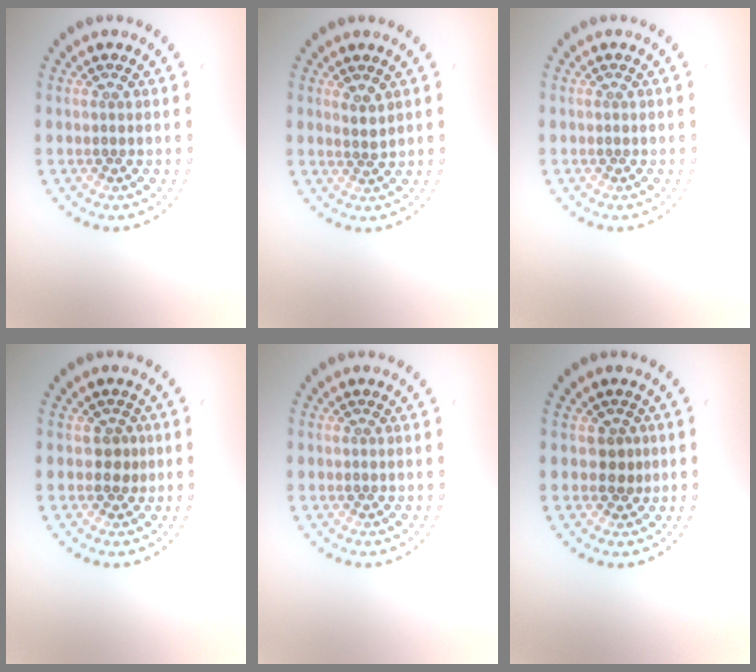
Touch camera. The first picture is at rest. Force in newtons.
{"total": 1.4, "press": 1.1, "slide": 1.0}
{"total": 0.0}
{"total": 1.2, "press": 1.0, "slide": 0.7}
{"total": 0.0}
{"total": 1.3, "press": 1.0, "slide": 0.8}